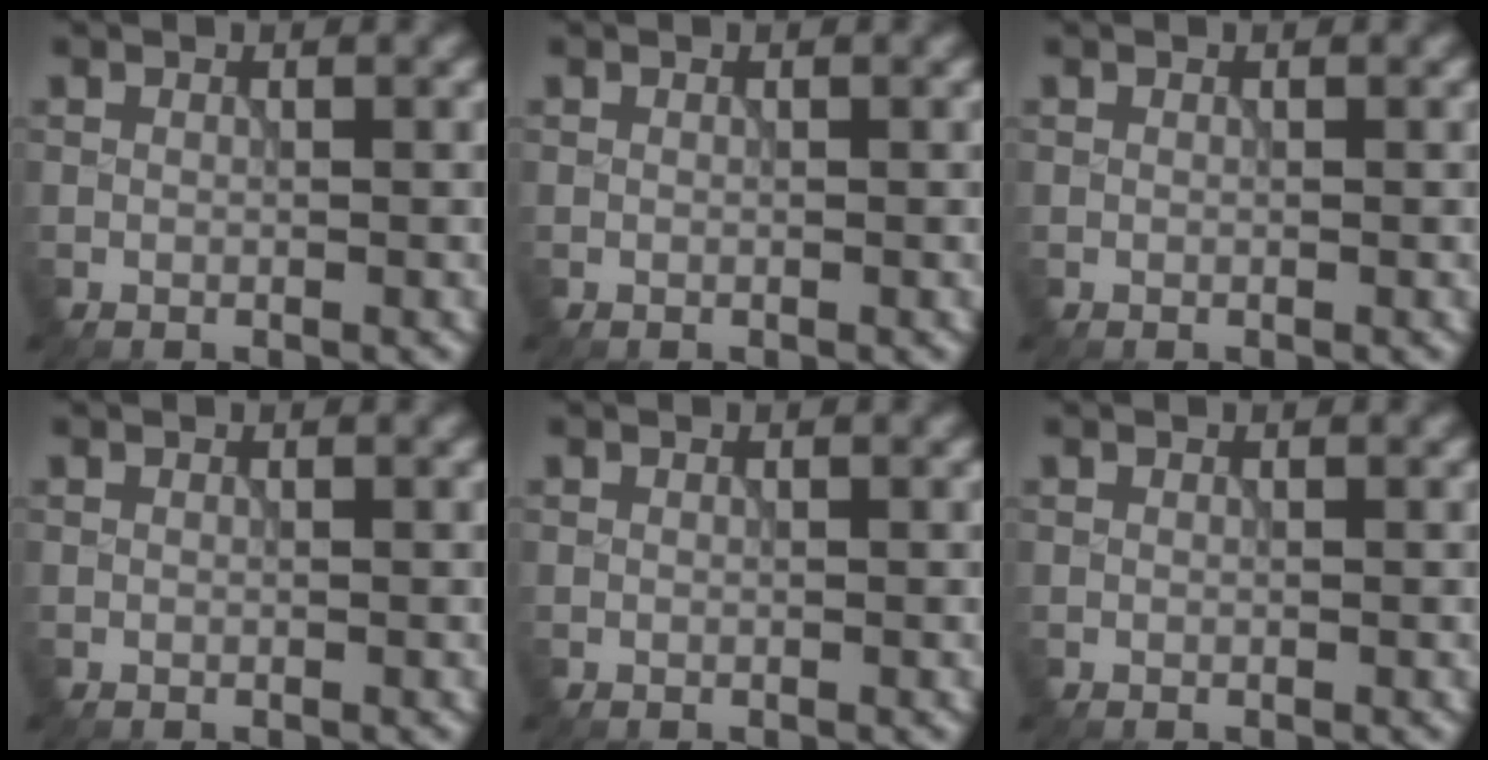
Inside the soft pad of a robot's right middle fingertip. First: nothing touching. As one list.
[{"total": 0.0}, {"total": 0.0}, {"total": 0.0}, {"total": 0.0}, {"total": 0.0}]